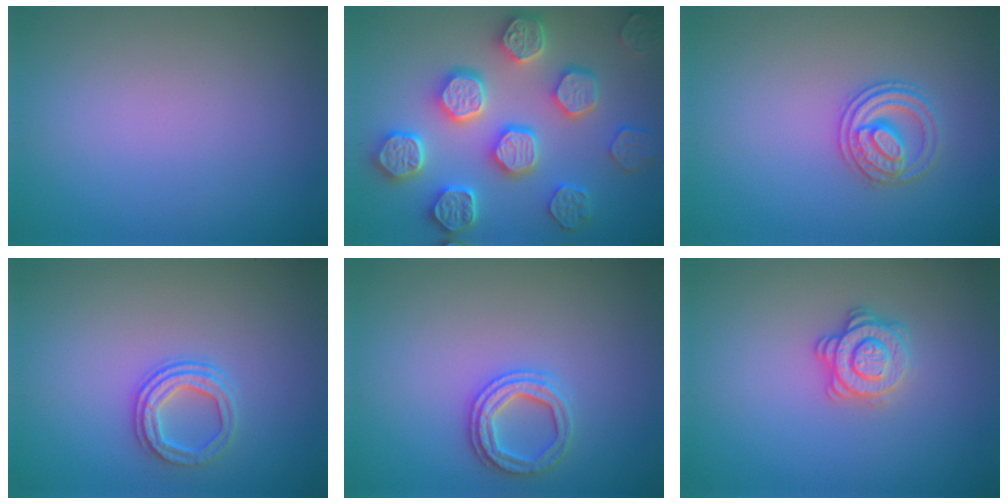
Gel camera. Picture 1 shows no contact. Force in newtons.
{"total": 7.2, "press": 6.5, "slide": 3.1}
{"total": 2.6, "press": 2.6, "slide": 0.5}
{"total": 2.7, "press": 2.4, "slide": 1.2}
{"total": 2.4, "press": 2.4, "slide": 0.1}
{"total": 2.8, "press": 2.6, "slide": 1.1}